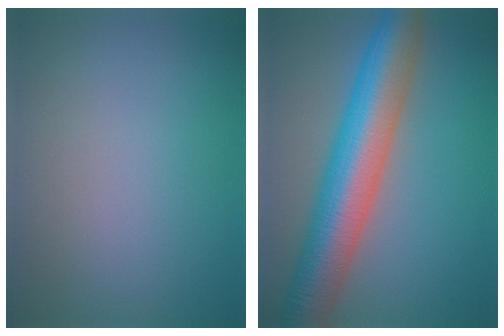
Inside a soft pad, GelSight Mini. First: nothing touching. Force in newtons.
{"total": 9.8, "press": 9.8, "slide": 0.4}